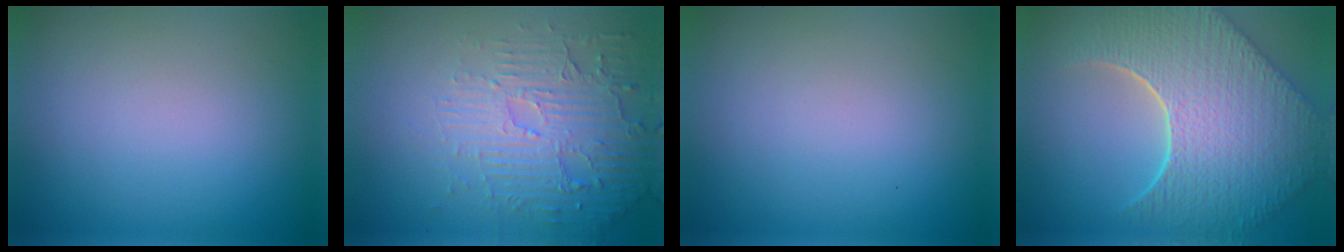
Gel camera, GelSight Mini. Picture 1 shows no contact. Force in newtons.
{"total": 5.6, "press": 3.7, "slide": 4.2}
{"total": 0.0}
{"total": 10.3, "press": 7.4, "slide": 7.2}